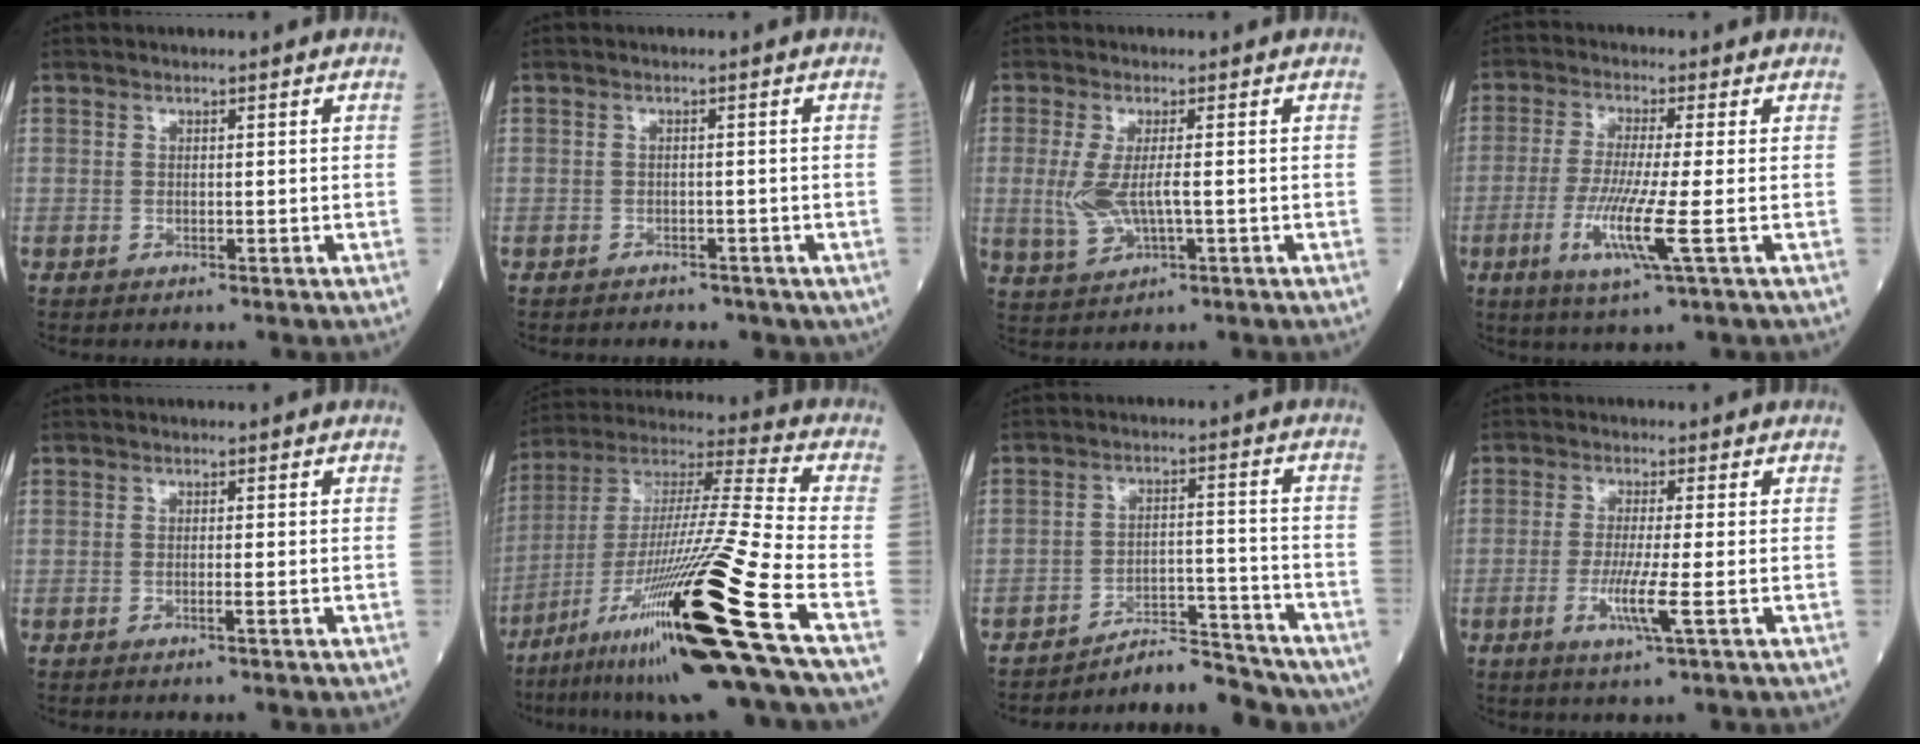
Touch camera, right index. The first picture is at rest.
{"total": 4.7, "force": [-3.8, 2.7, 1.1], "torque": [-0.013, 0.006, -0.037]}
{"total": 5.6, "force": [-0.3, 1.5, 5.4], "torque": [-0.127, -0.010, -0.004]}
{"total": 8.5, "force": [-2.4, -0.5, 8.1], "torque": [-0.166, -0.024, -0.050]}
{"total": 0.9, "force": [-0.4, -0.2, 0.8], "torque": [-0.015, 0.000, -0.008]}
{"total": 26.7, "force": [-12.8, -1.0, 23.4], "torque": [-0.405, -0.040, -0.226]}
{"total": 8.9, "force": [-8.8, 1.6, 0.4], "torque": [0.006, 0.039, -0.136]}
{"total": 5.5, "force": [-1.6, -0.5, 5.2], "torque": [-0.103, -0.015, -0.032]}